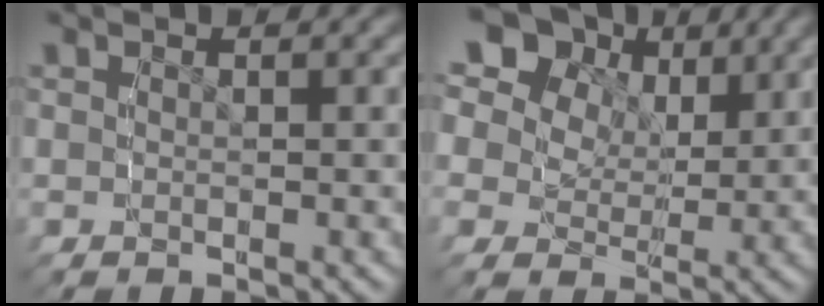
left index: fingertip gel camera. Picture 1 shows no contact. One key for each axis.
{"total": 14.2, "fx": 5.3, "fy": 11.0, "fz": 7.3, "tx": -0.138, "ty": 0.018, "tz": 0.064}